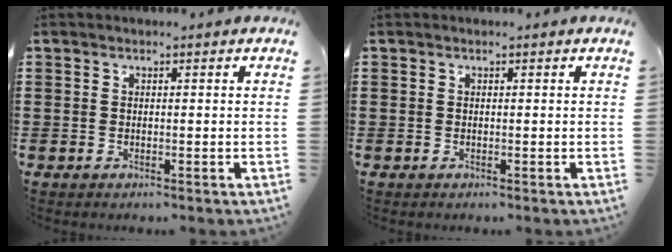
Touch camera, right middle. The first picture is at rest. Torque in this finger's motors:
{"motor_torque": [-0.65, 0.58, 0.00, -0.01]}